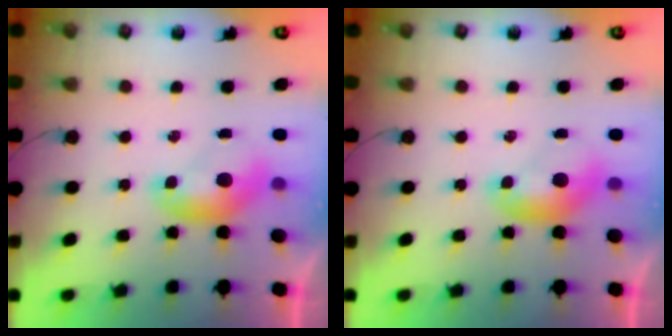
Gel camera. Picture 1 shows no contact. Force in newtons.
{"total": 0.0}